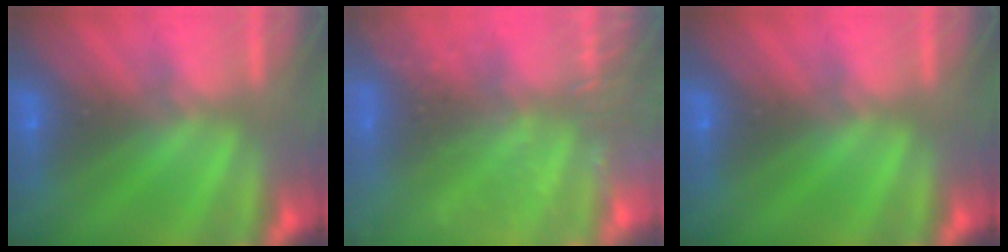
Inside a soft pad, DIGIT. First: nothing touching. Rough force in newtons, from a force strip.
{"total": 7.2}
{"total": 0.0}